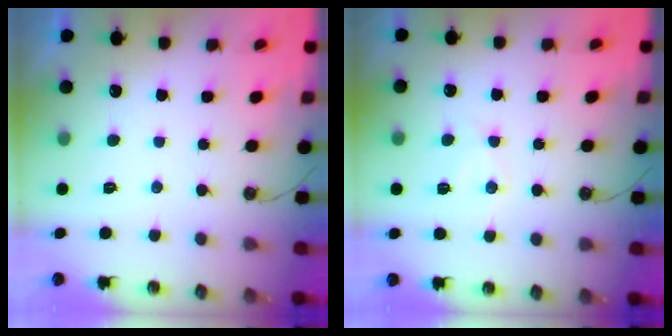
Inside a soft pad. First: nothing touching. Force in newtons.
{"total": 8.6, "press": 8.6, "slide": 0.8}